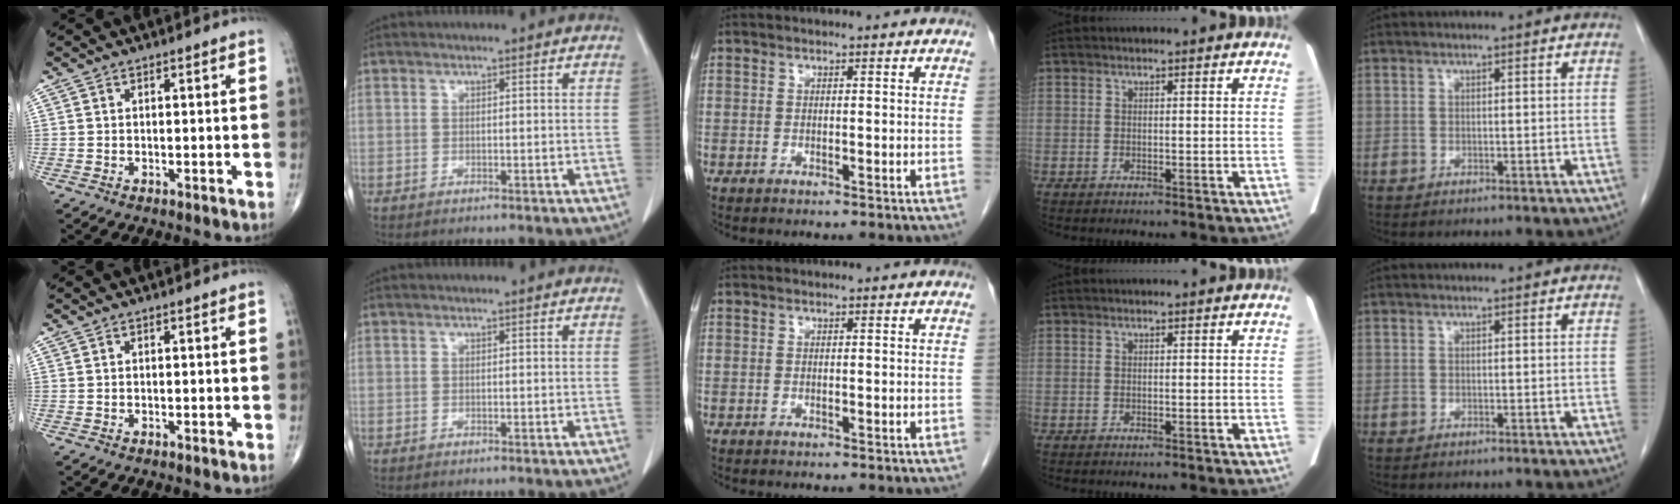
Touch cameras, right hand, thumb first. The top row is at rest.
{}